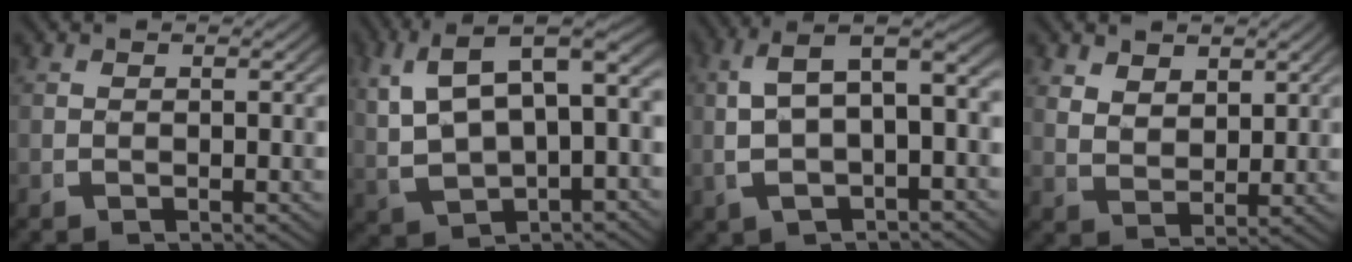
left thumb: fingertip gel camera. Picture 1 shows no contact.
{"total": 10.8, "force": [2.0, 6.7, 8.2], "torque": [-0.152, 0.001, 0.044]}
{"total": 8.0, "force": [0.4, 4.6, 6.5], "torque": [-0.120, 0.002, 0.012]}
{"total": 3.2, "force": [2.1, 1.8, 1.5], "torque": [-0.027, -0.016, 0.052]}